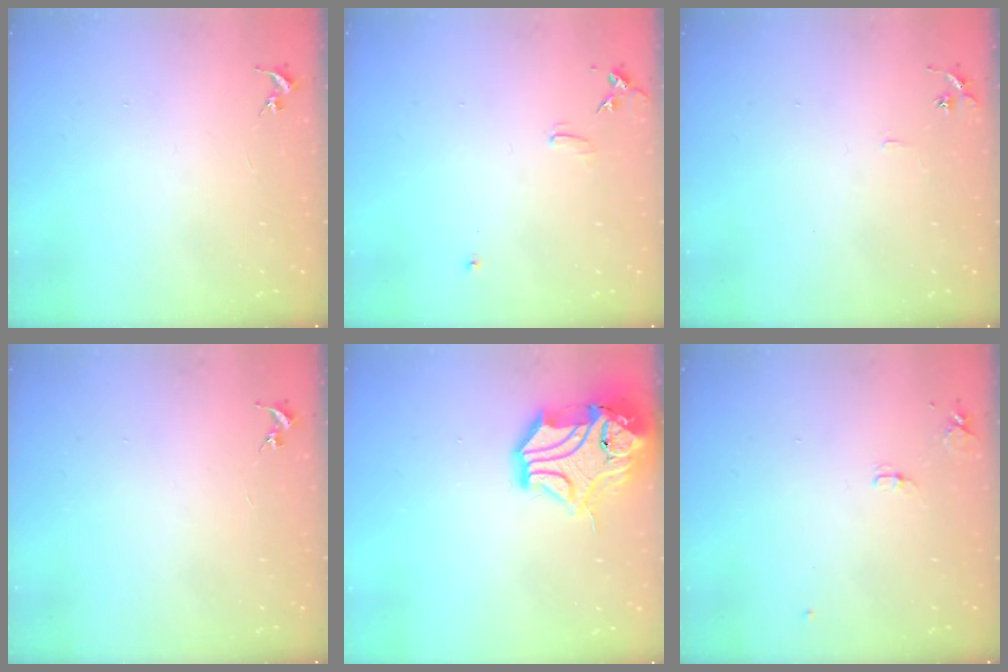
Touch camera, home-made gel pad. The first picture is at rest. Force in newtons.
{"total": 7.6, "press": 7.6, "slide": 0.7}
{"total": 5.2, "press": 5.2, "slide": 0.5}
{"total": 0.0}
{"total": 17.4, "press": 17.2, "slide": 2.4}
{"total": 5.8, "press": 5.8, "slide": 0.8}